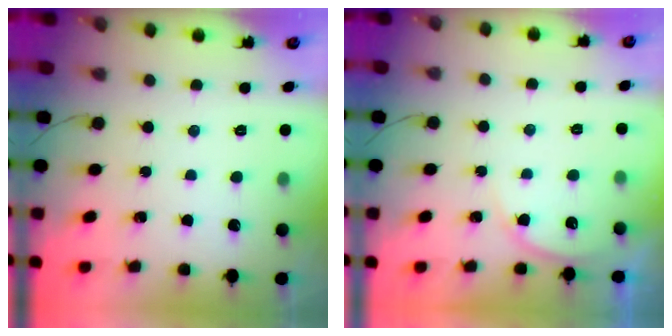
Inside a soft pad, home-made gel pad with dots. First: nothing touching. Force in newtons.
{"total": 3.8, "press": 3.8, "slide": 0.3}